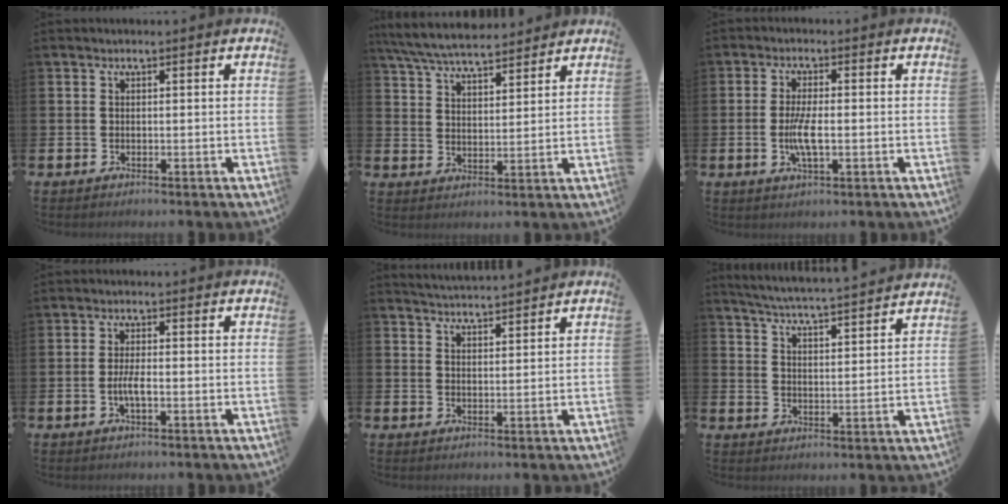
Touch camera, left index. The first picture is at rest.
{"total": 6.9, "force": [6.6, 1.1, 1.7], "torque": [-0.061, -0.027, 0.122]}
{"total": 4.3, "force": [-0.7, 1.2, 4.0], "torque": [-0.070, -0.004, -0.017]}
{"total": 2.6, "force": [-0.7, 0.8, 2.4], "torque": [-0.037, 0.000, -0.015]}
{"total": 3.8, "force": [3.8, -0.1, -0.1], "torque": [-0.004, -0.021, 0.069]}
{"total": 5.2, "force": [5.2, -0.5, 0.7], "torque": [-0.036, -0.044, 0.088]}